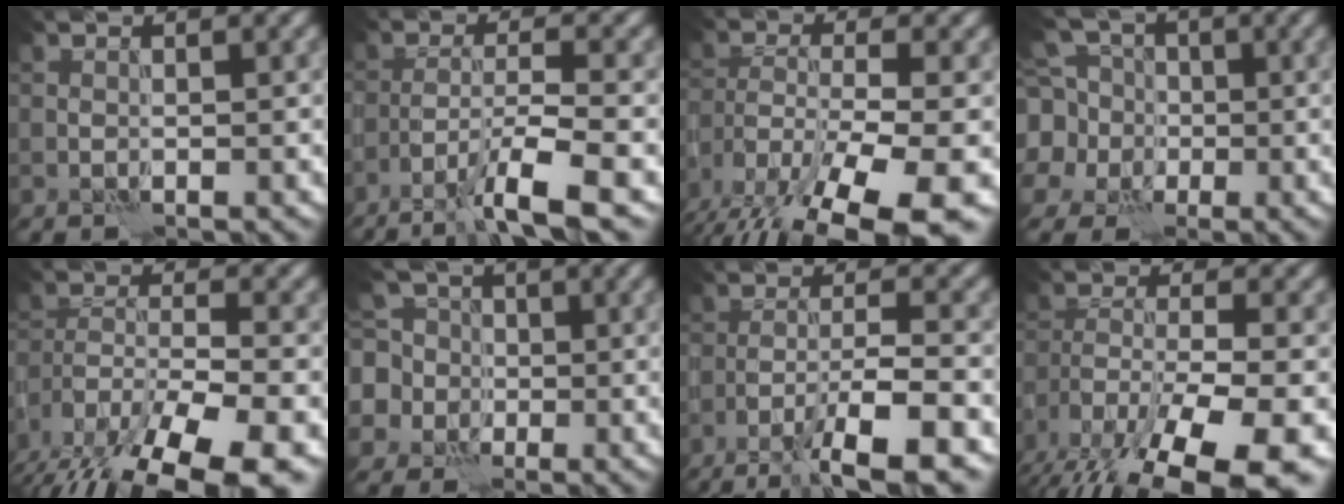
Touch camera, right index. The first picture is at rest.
{"total": 6.3, "force": [-3.8, 0.8, 4.9], "torque": [-0.078, 0.003, -0.070]}
{"total": 12.9, "force": [-8.8, 4.4, 8.4], "torque": [-0.173, -0.025, -0.142]}
{"total": 9.4, "force": [1.2, 8.5, 3.8], "torque": [-0.109, 0.027, -0.018]}
{"total": 14.6, "force": [-10.5, 5.8, 8.3], "torque": [-0.164, -0.038, -0.157]}
{"total": 7.1, "force": [0.2, 6.7, 2.3], "torque": [-0.062, 0.028, -0.039]}
{"total": 7.6, "force": [-4.7, 1.2, 5.9], "torque": [-0.089, 0.004, -0.081]}
{"total": 13.7, "force": [-9.4, 4.9, 8.7], "torque": [-0.175, -0.033, -0.147]}